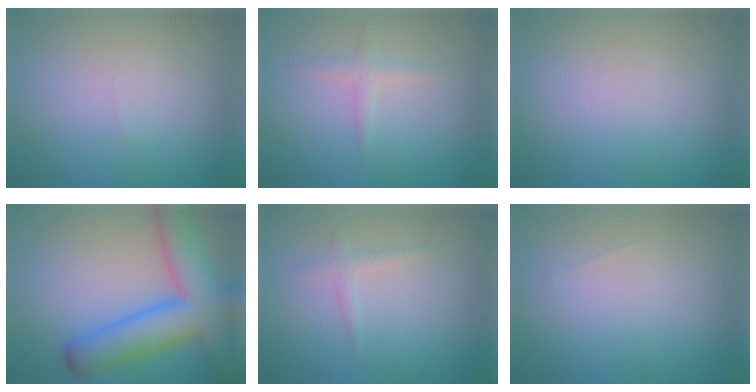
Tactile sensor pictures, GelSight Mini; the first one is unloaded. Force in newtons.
{"total": 1.3, "press": 1.3, "slide": 0.1}
{"total": 0.0}
{"total": 9.8, "press": 9.8, "slide": 0.6}
{"total": 1.1, "press": 1.0, "slide": 0.1}
{"total": 0.0}